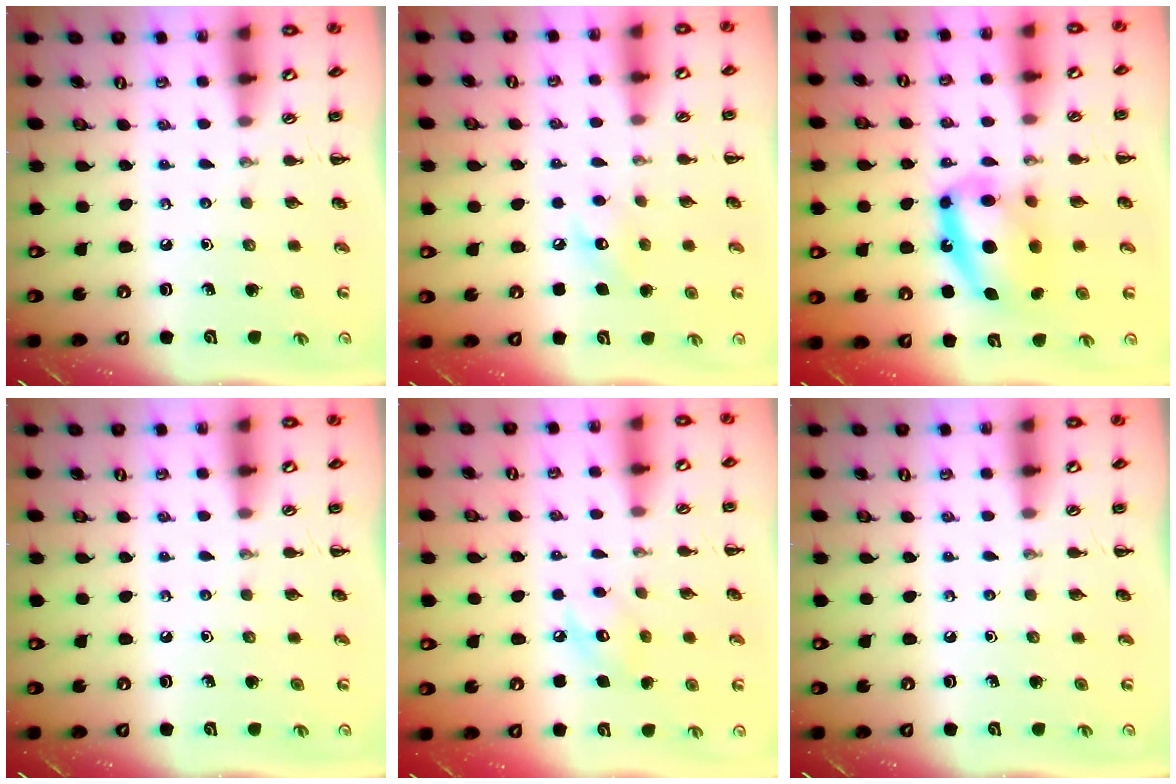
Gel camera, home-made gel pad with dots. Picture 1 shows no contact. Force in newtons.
{"total": 7.0, "press": 6.8, "slide": 1.6}
{"total": 13.1, "press": 12.7, "slide": 3.2}
{"total": 0.0}
{"total": 6.1, "press": 6.0, "slide": 1.0}
{"total": 0.0}